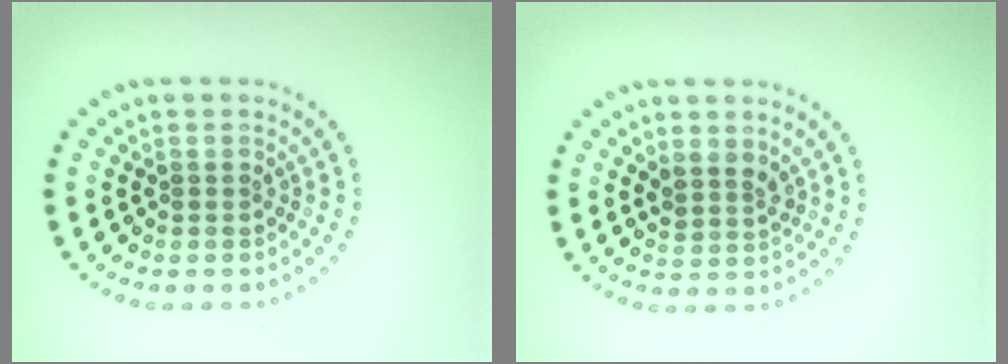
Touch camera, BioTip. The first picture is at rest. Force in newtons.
{"total": 1.8, "press": 1.5, "slide": 1.1}